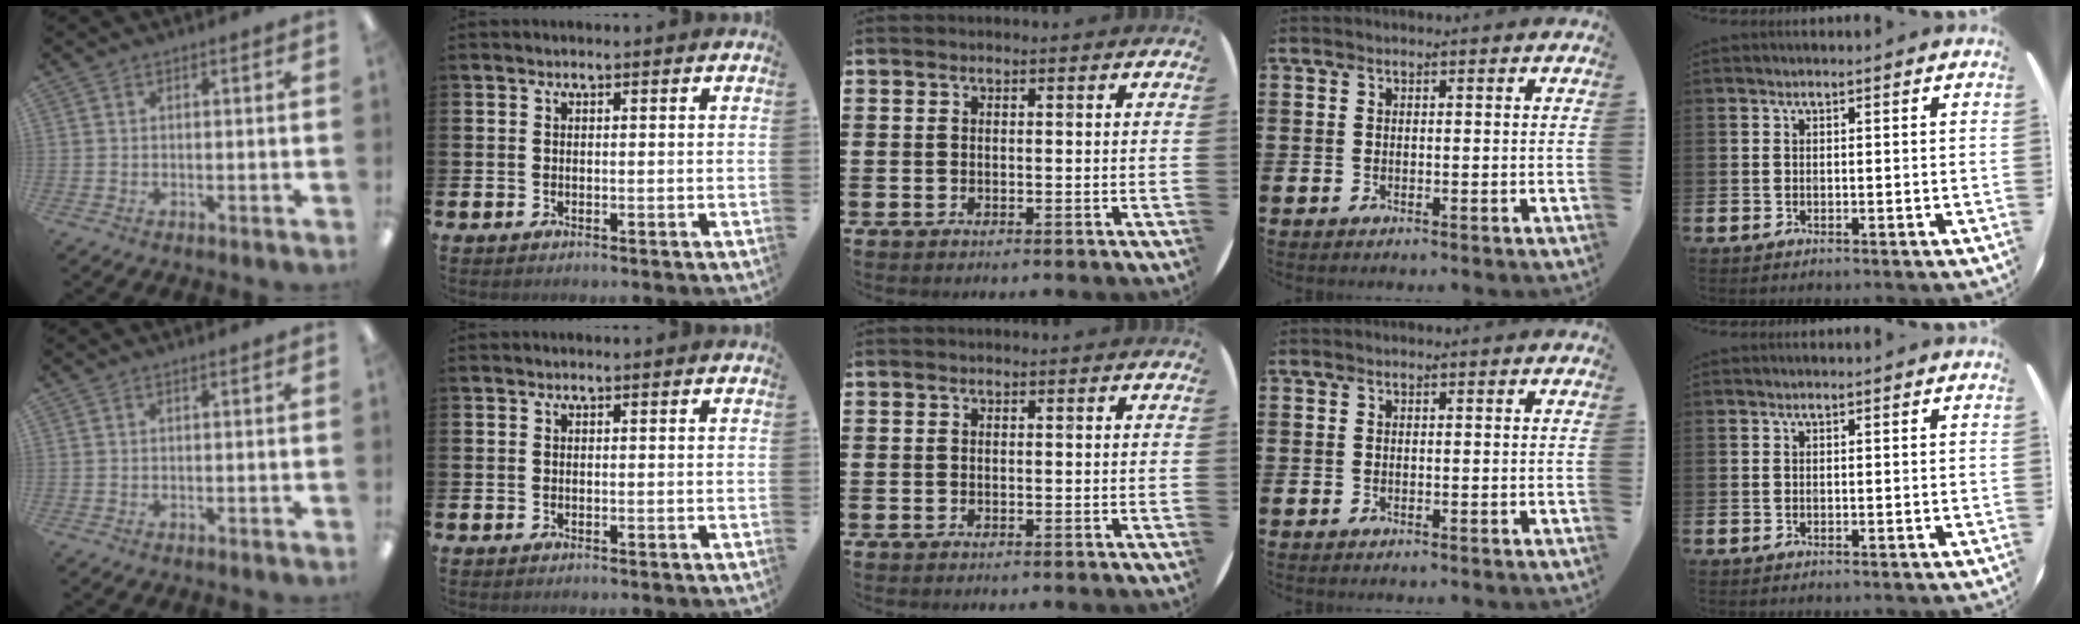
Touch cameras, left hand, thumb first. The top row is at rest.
{}